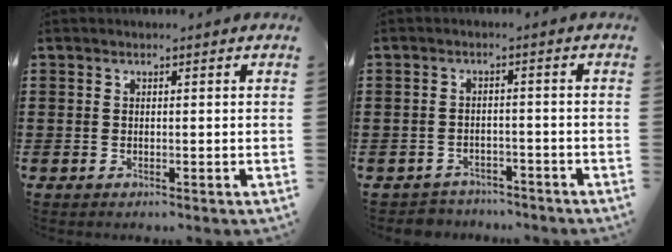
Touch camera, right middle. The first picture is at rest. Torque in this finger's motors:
{"motor_torque": [1.36, 0.65, -0.07, 0.00]}